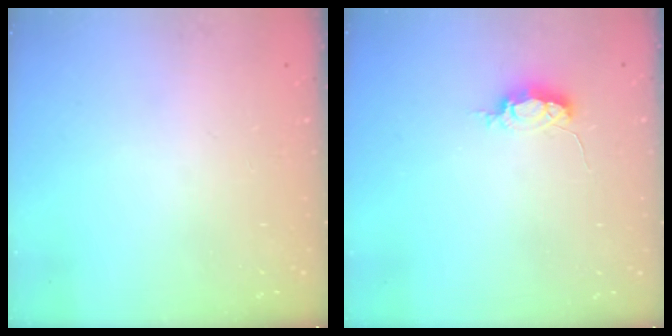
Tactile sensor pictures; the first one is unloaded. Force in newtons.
{"total": 4.7, "press": 4.7, "slide": 0.5}